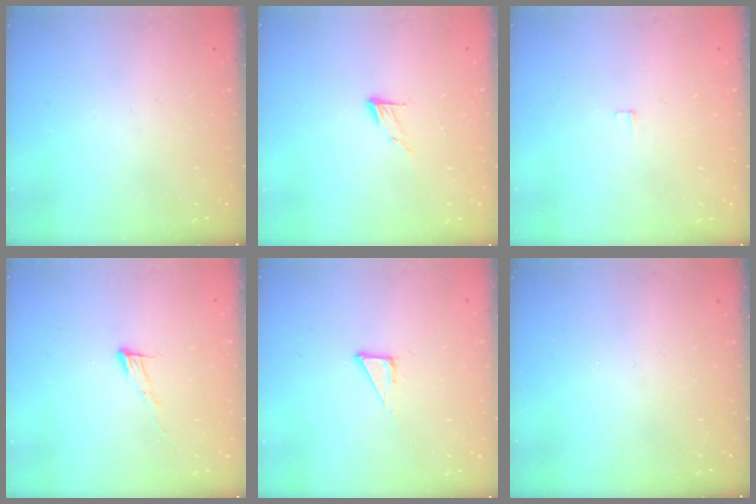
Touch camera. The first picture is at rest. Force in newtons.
{"total": 5.0, "press": 4.9, "slide": 0.5}
{"total": 3.9, "press": 3.8, "slide": 0.4}
{"total": 6.4, "press": 6.4, "slide": 0.4}
{"total": 1.9, "press": 1.9, "slide": 0.1}
{"total": 0.0}